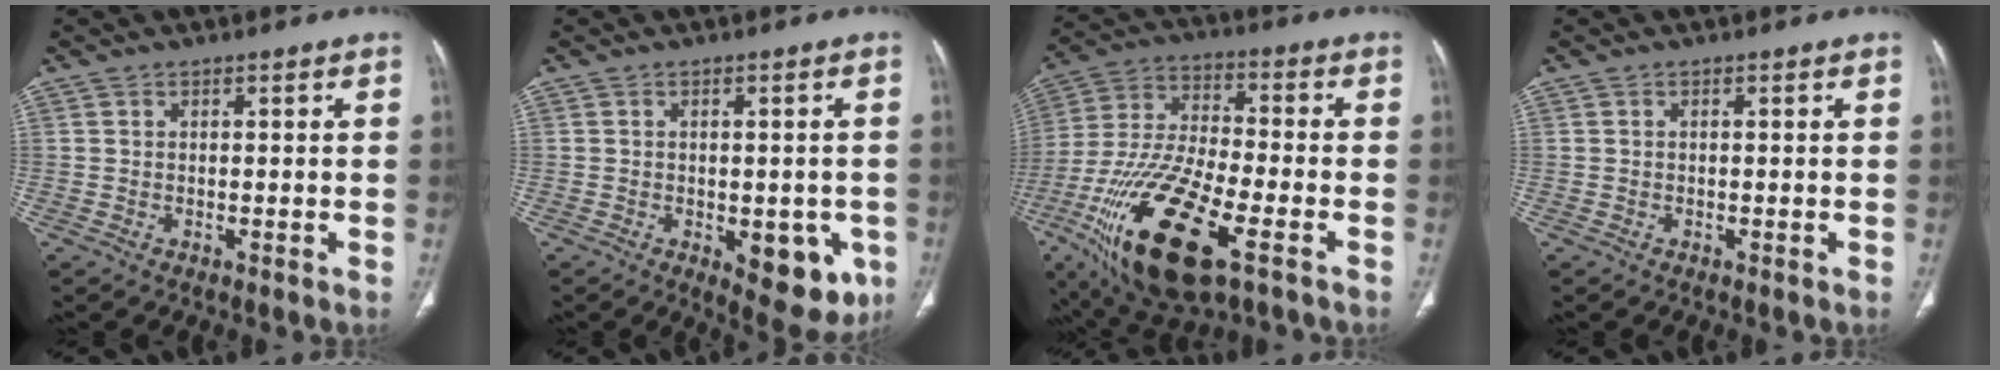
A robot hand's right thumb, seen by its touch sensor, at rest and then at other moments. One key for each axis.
{"total": 10.8, "fx": -3.4, "fy": 5.5, "fz": 8.7, "tx": -0.077, "ty": -0.003, "tz": -0.029}
{"total": 24.0, "fx": -10.5, "fy": 8.8, "fz": 19.7, "tx": -0.424, "ty": 0.008, "tz": -0.184}
{"total": 0.0}